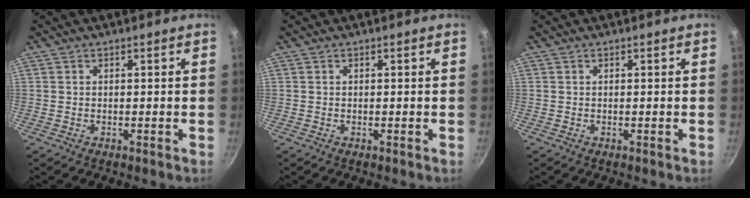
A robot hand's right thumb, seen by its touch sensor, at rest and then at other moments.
{"total": 0.0}
{"total": 0.0}